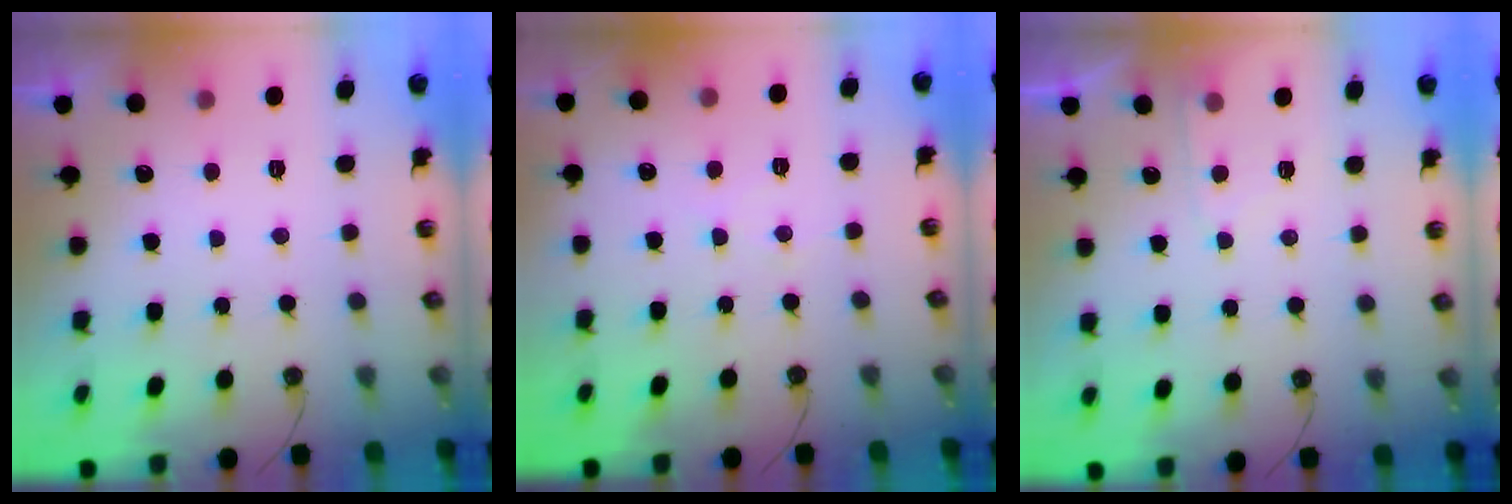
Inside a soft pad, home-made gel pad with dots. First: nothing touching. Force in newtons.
{"total": 4.1, "press": 4.0, "slide": 0.6}
{"total": 4.1, "press": 4.1, "slide": 0.5}